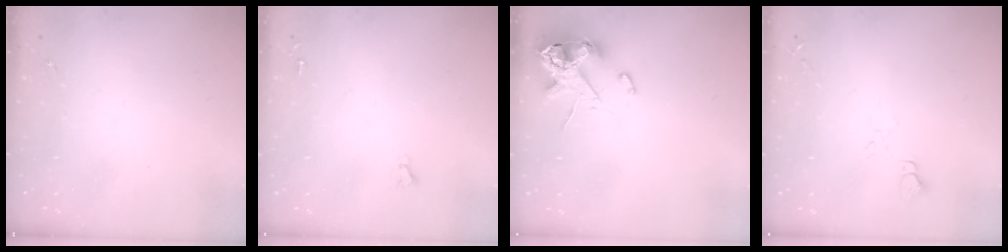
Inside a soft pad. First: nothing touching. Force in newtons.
{"total": 2.0, "press": 2.0, "slide": 0.2}
{"total": 12.3, "press": 12.1, "slide": 1.9}
{"total": 4.6, "press": 4.6, "slide": 0.5}